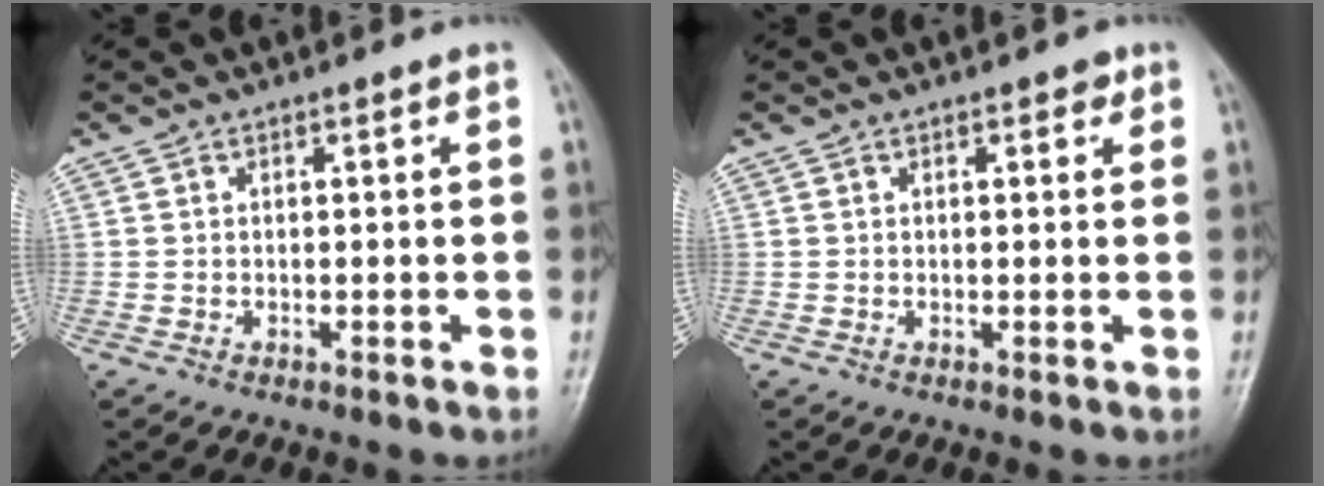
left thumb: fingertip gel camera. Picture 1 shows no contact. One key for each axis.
{"total": 1.8, "fx": 0.9, "fy": 1.1, "fz": 1.1, "tx": 0.000, "ty": -0.001, "tz": 0.010}